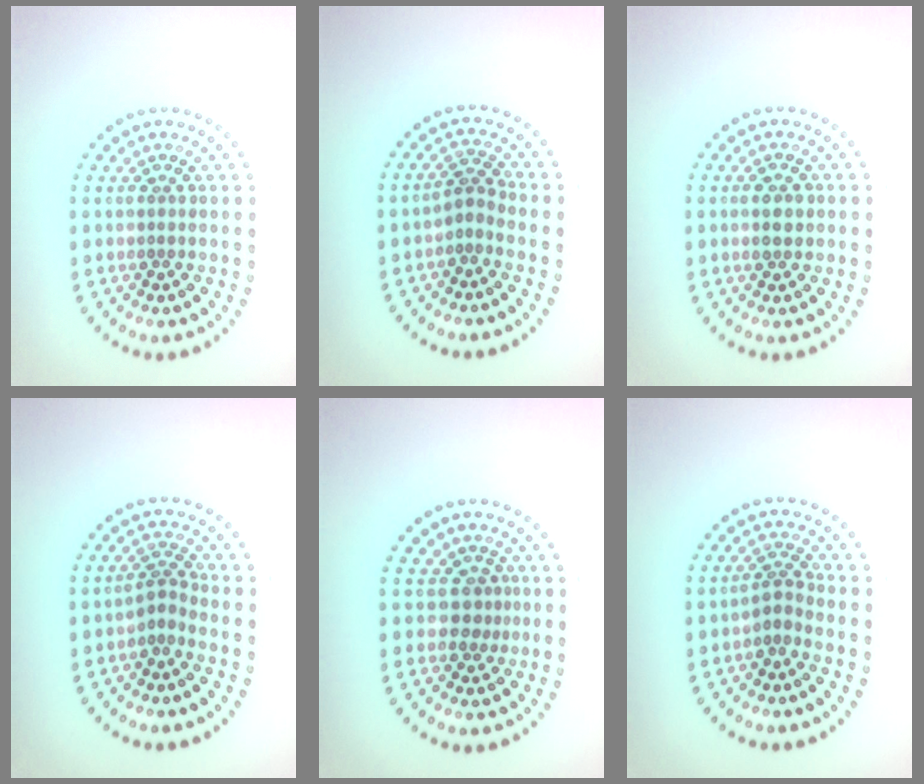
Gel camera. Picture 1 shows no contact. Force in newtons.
{"total": 2.0, "press": 1.3, "slide": 1.5}
{"total": 2.4, "press": 2.4, "slide": 0.1}
{"total": 1.8, "press": 1.2, "slide": 1.4}
{"total": 1.7, "press": 1.3, "slide": 1.2}
{"total": 2.1, "press": 1.4, "slide": 1.5}